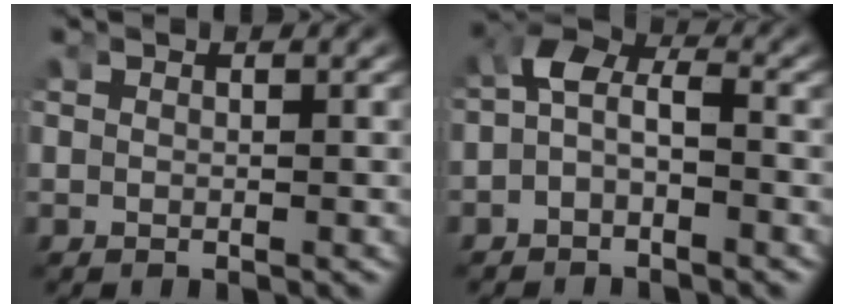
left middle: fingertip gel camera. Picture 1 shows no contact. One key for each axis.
{"total": 4.5, "fx": -0.2, "fy": 3.5, "fz": 2.9, "tx": -0.041, "ty": 0.013, "tz": -0.021}